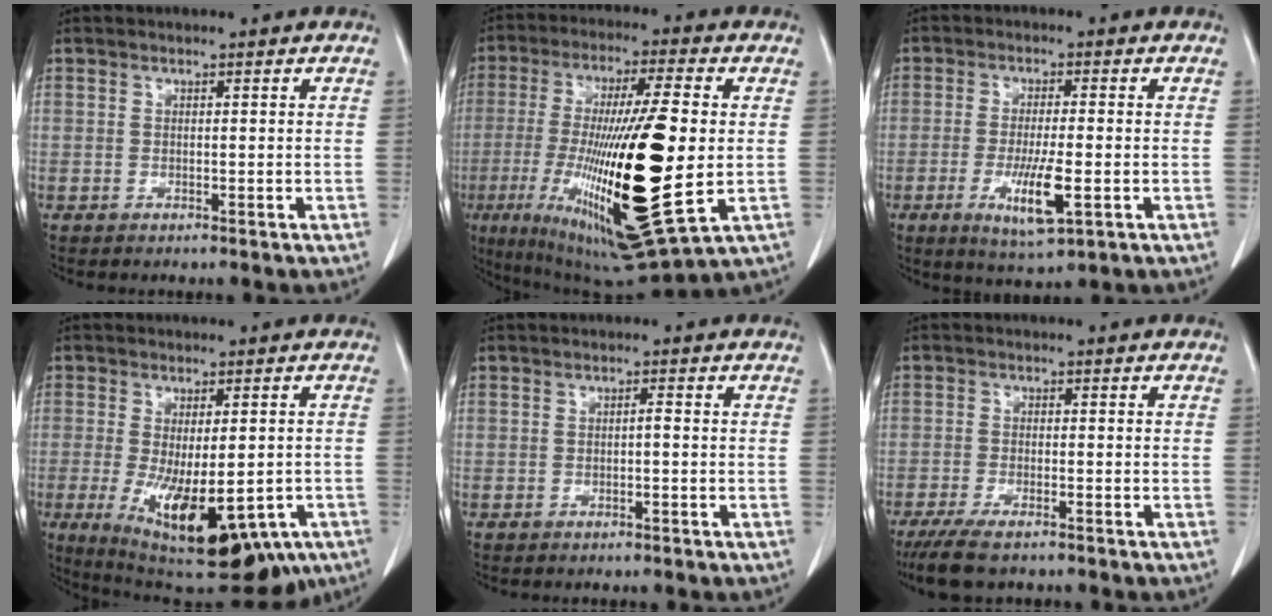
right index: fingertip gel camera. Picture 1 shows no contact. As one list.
[{"total": 26.3, "force": [-3.7, 3.8, 25.8], "torque": [-0.482, -0.042, -0.057]}, {"total": 8.0, "force": [-2.5, 1.0, 7.5], "torque": [-0.137, -0.019, -0.039]}, {"total": 20.8, "force": [-9.2, 8.1, 16.8], "torque": [-0.257, -0.029, -0.123]}, {"total": 0.7, "force": [-0.2, 0.0, 0.6], "torque": [-0.010, 0.002, -0.004]}, {"total": 6.1, "force": [-4.8, 1.2, 3.6], "torque": [-0.067, -0.015, -0.082]}]